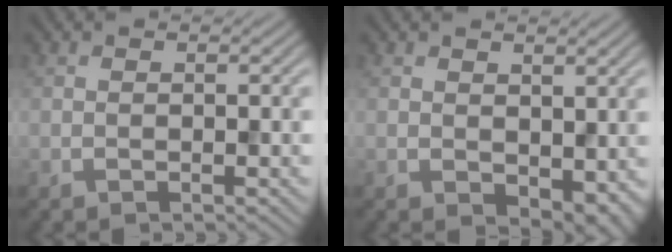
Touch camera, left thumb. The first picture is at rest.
{"total": 3.4, "force": [0.6, 2.2, 2.5], "torque": [-0.041, -0.012, 0.017]}